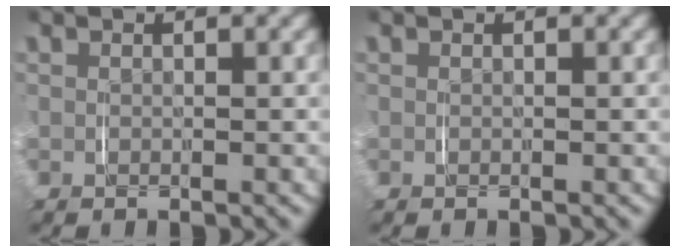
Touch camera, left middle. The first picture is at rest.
{"total": 0.0}